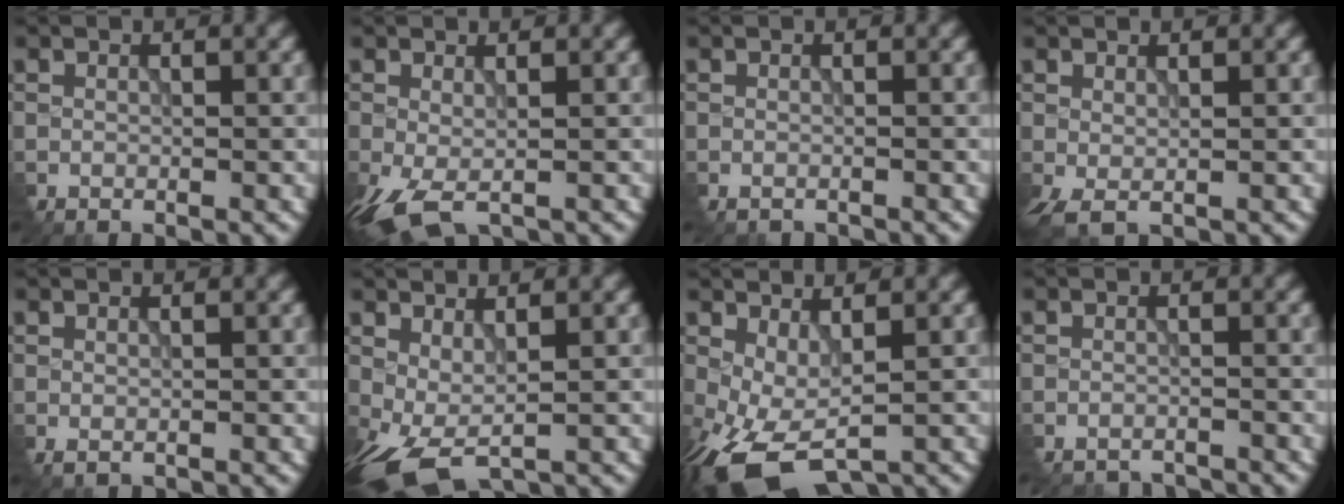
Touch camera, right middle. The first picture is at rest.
{"total": 3.8, "force": [-1.5, 1.8, 3.0], "torque": [-0.080, -0.003, -0.029]}
{"total": 0.6, "force": [-0.6, 0.1, 0.1], "torque": [-0.008, -0.007, -0.008]}
{"total": 2.0, "force": [0.0, 1.0, 1.7], "torque": [-0.047, -0.003, 0.002]}
{"total": 0.0}
{"total": 4.2, "force": [-0.9, 1.9, 3.6], "torque": [-0.091, -0.005, -0.015]}
{"total": 6.7, "force": [-2.3, 3.3, 5.4], "torque": [-0.131, -0.011, -0.035]}
{"total": 4.1, "force": [-4.0, 0.3, 0.4], "torque": [-0.016, -0.008, -0.058]}